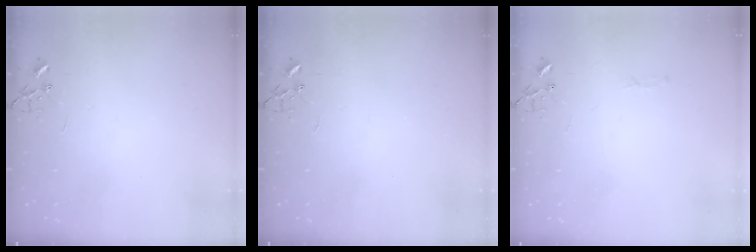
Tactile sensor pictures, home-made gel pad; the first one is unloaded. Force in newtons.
{"total": 0.0}
{"total": 2.8, "press": 2.8, "slide": 0.4}